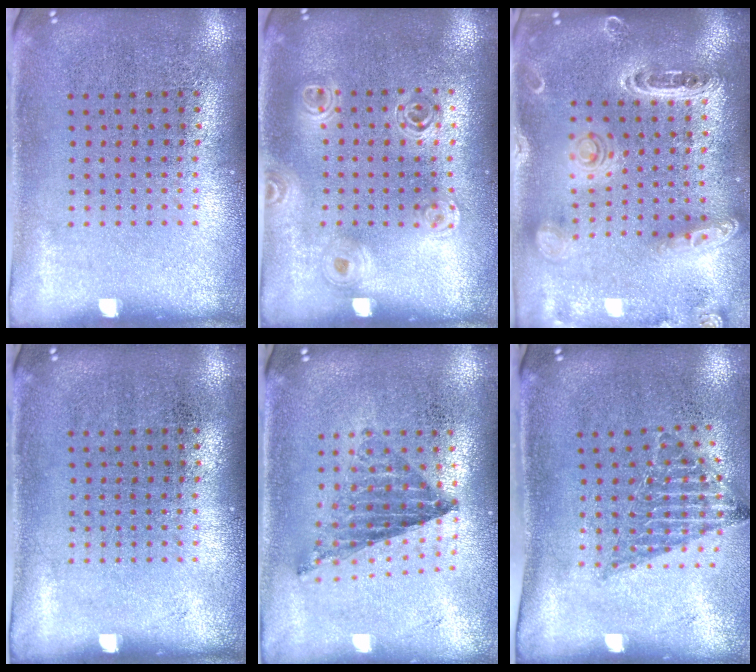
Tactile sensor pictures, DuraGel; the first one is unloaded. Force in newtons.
{"total": 1.4, "press": 1.3, "slide": 0.5}
{"total": 1.9, "press": 1.9, "slide": 0.4}
{"total": 0.0}
{"total": 0.9, "press": 0.9, "slide": 0.1}
{"total": 1.3, "press": 1.1, "slide": 0.7}